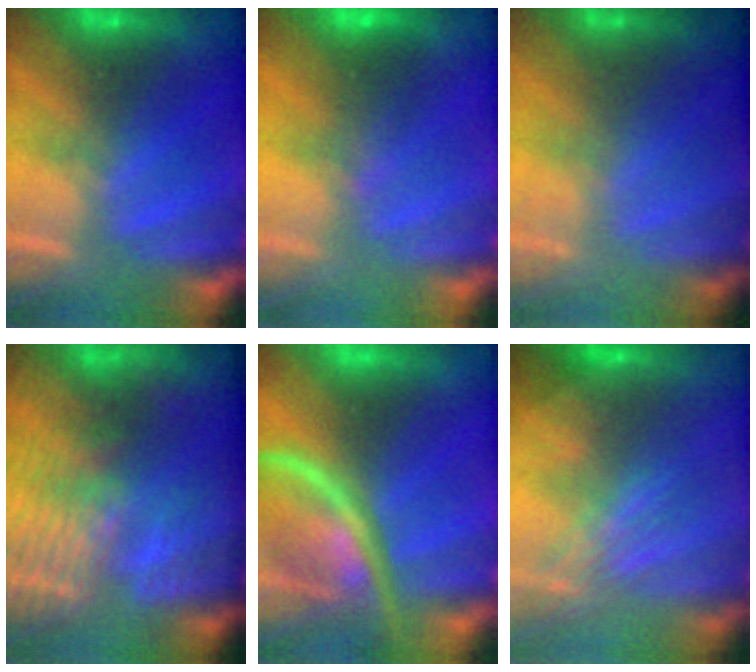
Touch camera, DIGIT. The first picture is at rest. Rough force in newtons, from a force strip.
{"total": 1.8}
{"total": 2.0}
{"total": 7.9}
{"total": 2.7}
{"total": 2.7}